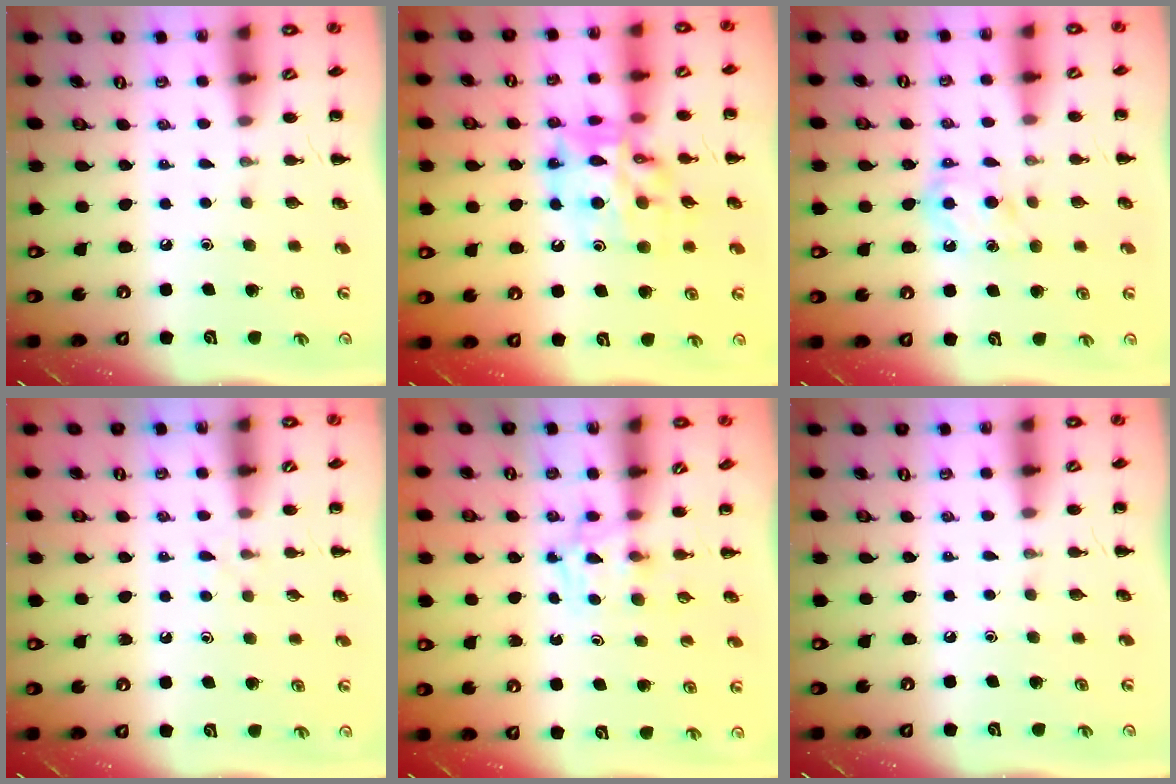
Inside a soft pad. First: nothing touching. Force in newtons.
{"total": 15.4, "press": 14.9, "slide": 3.7}
{"total": 6.9, "press": 6.9, "slide": 0.7}
{"total": 3.4, "press": 3.2, "slide": 1.2}
{"total": 3.2, "press": 2.9, "slide": 1.2}
{"total": 0.0}